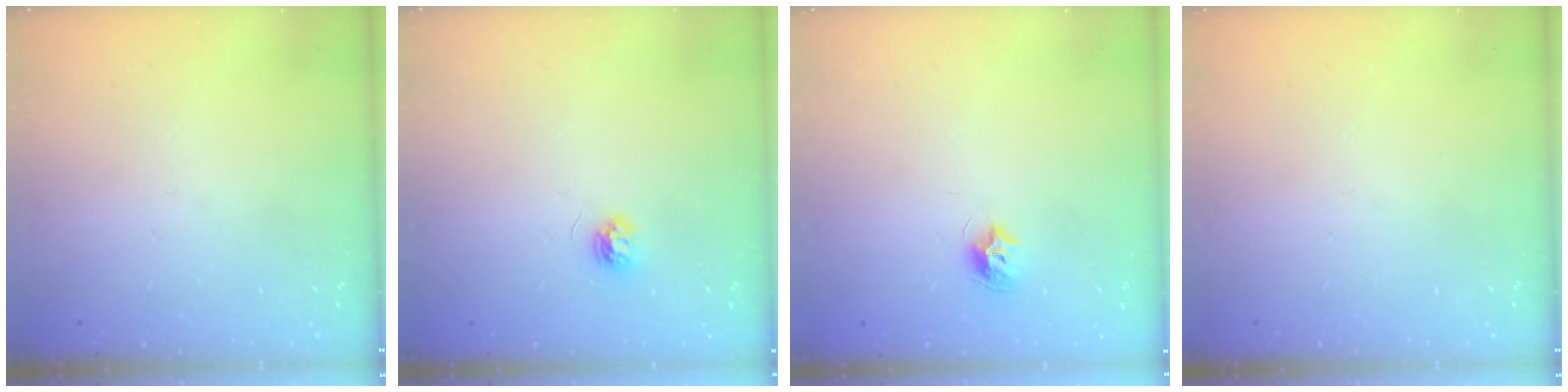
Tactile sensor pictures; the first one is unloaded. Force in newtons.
{"total": 4.5, "press": 4.4, "slide": 0.5}
{"total": 7.1, "press": 7.1, "slide": 0.5}
{"total": 0.0}